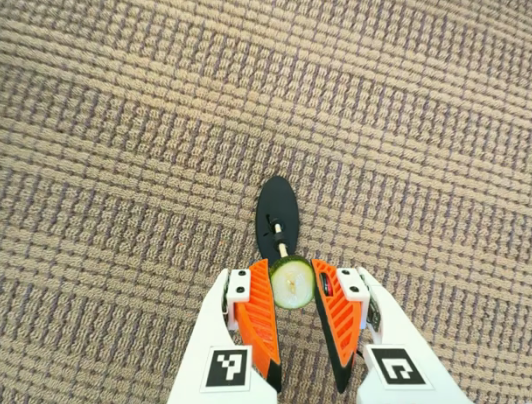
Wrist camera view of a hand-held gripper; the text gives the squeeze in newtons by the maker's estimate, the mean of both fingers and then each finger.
{"total": 9.1, "left": 9.1, "right": 9.1}